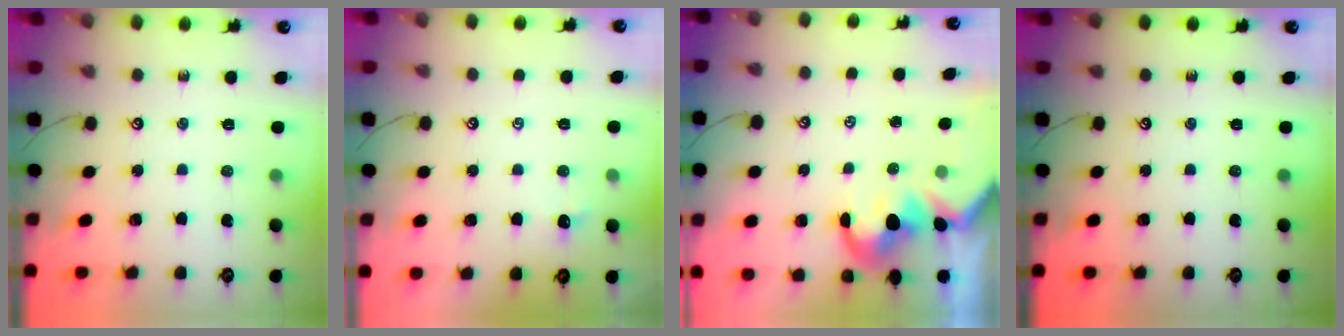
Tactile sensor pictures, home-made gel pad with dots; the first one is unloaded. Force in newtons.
{"total": 1.1, "press": 1.0, "slide": 0.4}
{"total": 3.0, "press": 2.8, "slide": 1.1}
{"total": 0.0}